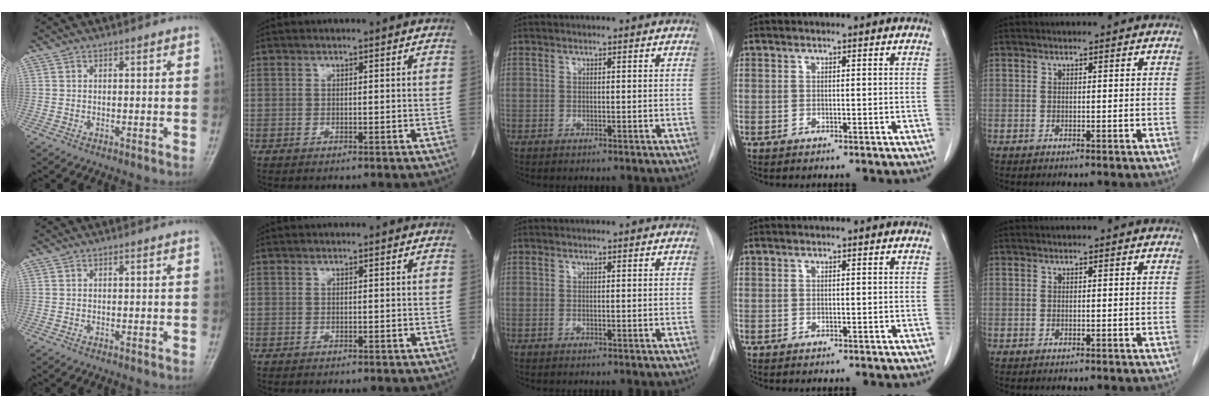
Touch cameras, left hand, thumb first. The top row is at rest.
{}